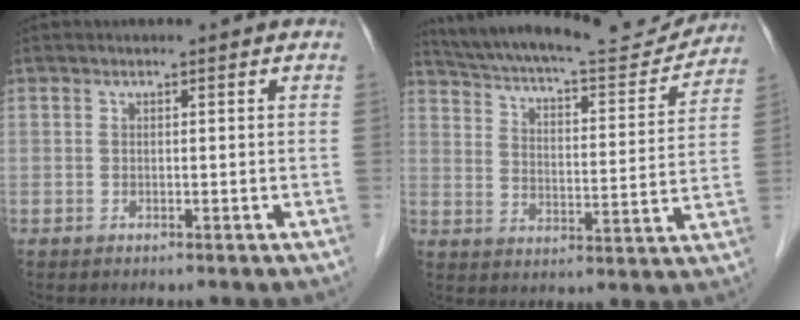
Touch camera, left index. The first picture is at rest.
{"total": 19.6, "force": [18.4, 2.8, 6.3], "torque": [-0.108, -0.010, 0.259]}